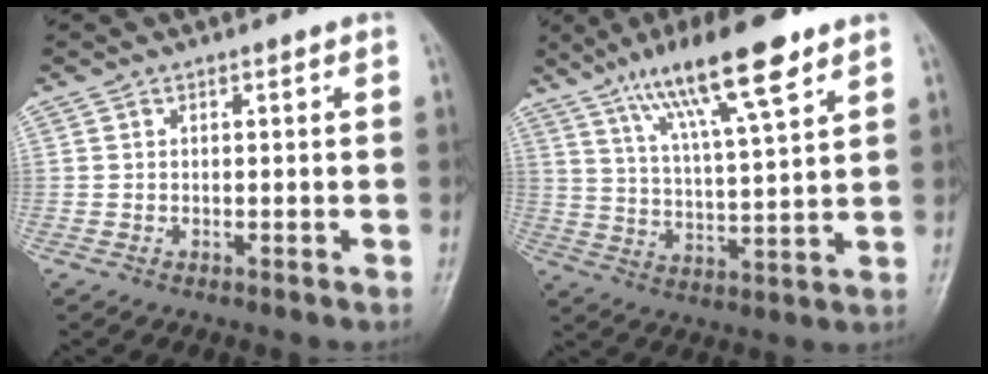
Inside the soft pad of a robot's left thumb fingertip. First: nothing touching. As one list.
[{"total": 16.2, "force": [9.7, 3.1, 12.5], "torque": [-0.208, -0.032, 0.173]}]